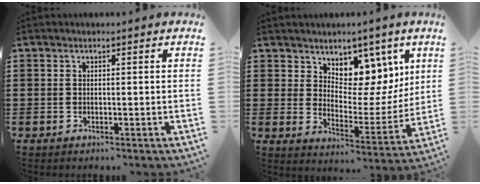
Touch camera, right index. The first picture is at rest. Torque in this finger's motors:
{"motor_torque": [0.68, 0.32, 0.35, 0.08]}